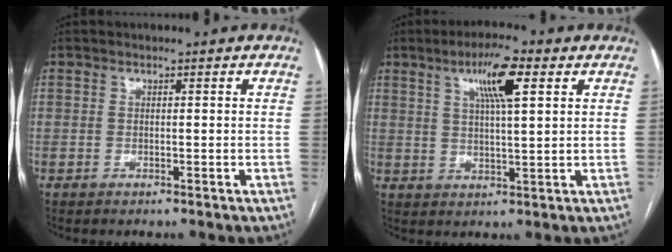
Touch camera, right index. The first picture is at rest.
{"total": 8.0, "force": [3.7, 1.0, 7.0], "torque": [-0.125, 0.009, 0.060]}